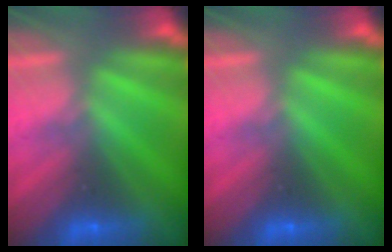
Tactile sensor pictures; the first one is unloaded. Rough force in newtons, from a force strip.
{"total": 0.0}